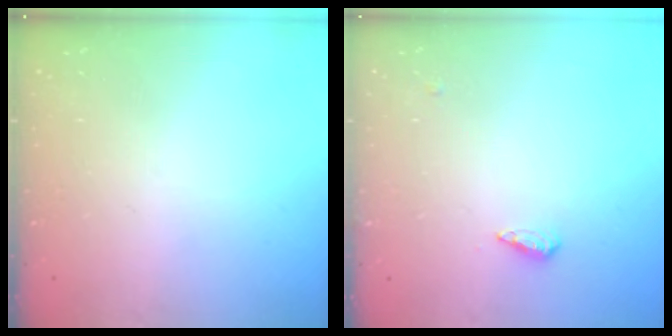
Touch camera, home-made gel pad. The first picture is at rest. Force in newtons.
{"total": 3.5, "press": 3.5, "slide": 0.4}